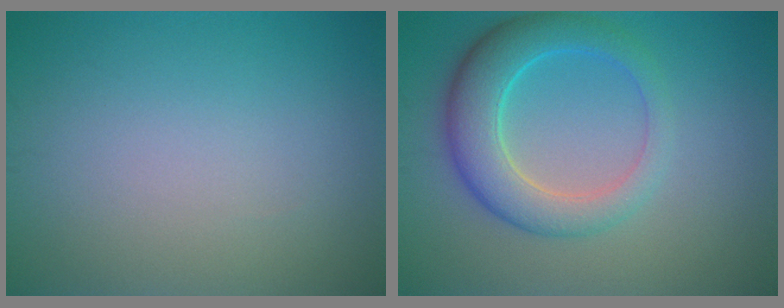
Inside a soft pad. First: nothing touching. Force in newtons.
{"total": 5.8, "press": 5.8, "slide": 0.5}